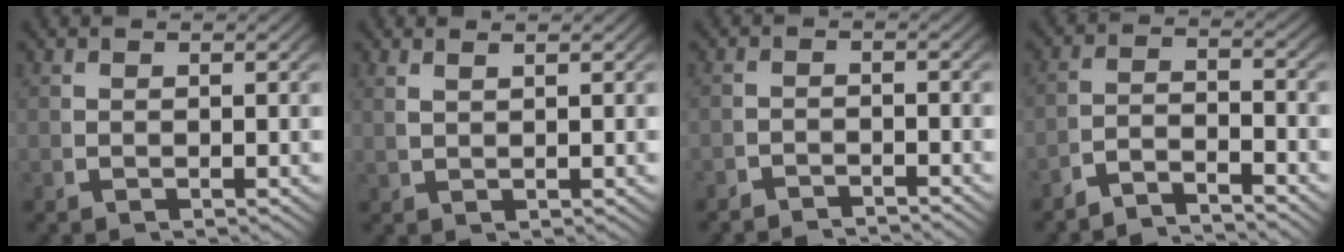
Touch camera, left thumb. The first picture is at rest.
{"total": 1.4, "force": [1.1, -0.6, 0.6], "torque": [-0.011, 0.007, 0.029]}
{"total": 2.6, "force": [-2.6, 0.2, -0.2], "torque": [0.013, -0.008, -0.046]}
{"total": 3.8, "force": [-3.3, 0.9, 1.6], "torque": [-0.017, -0.011, -0.061]}